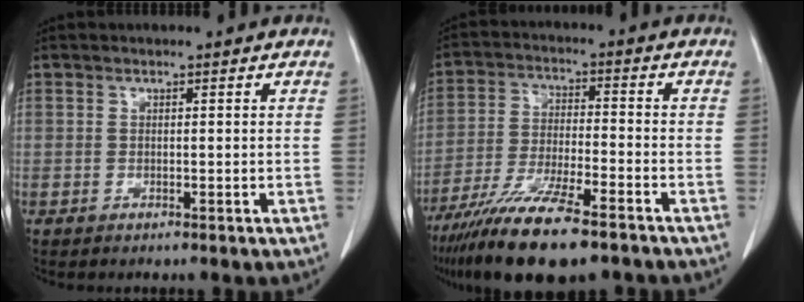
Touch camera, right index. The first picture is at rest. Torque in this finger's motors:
{"motor_torque": [1.07, -1.07, 0.74, 0.21]}